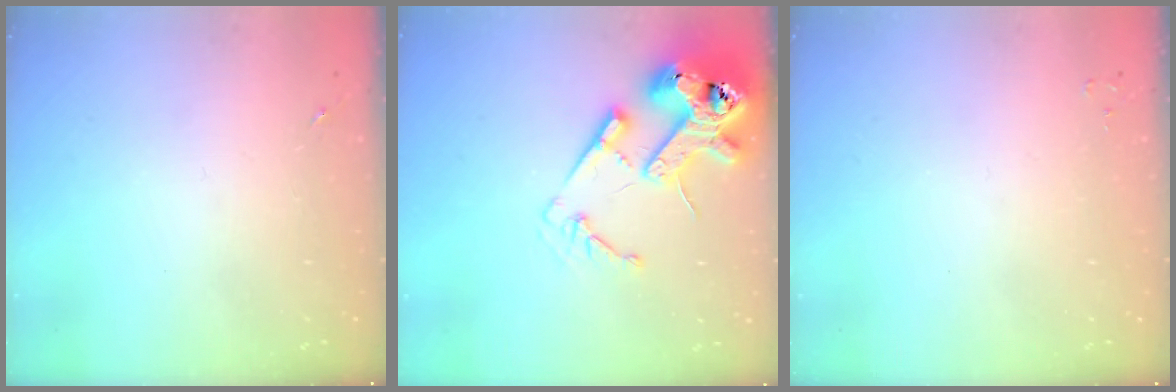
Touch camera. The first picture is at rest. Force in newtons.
{"total": 18.0, "press": 17.9, "slide": 2.6}
{"total": 2.0, "press": 2.0, "slide": 0.3}